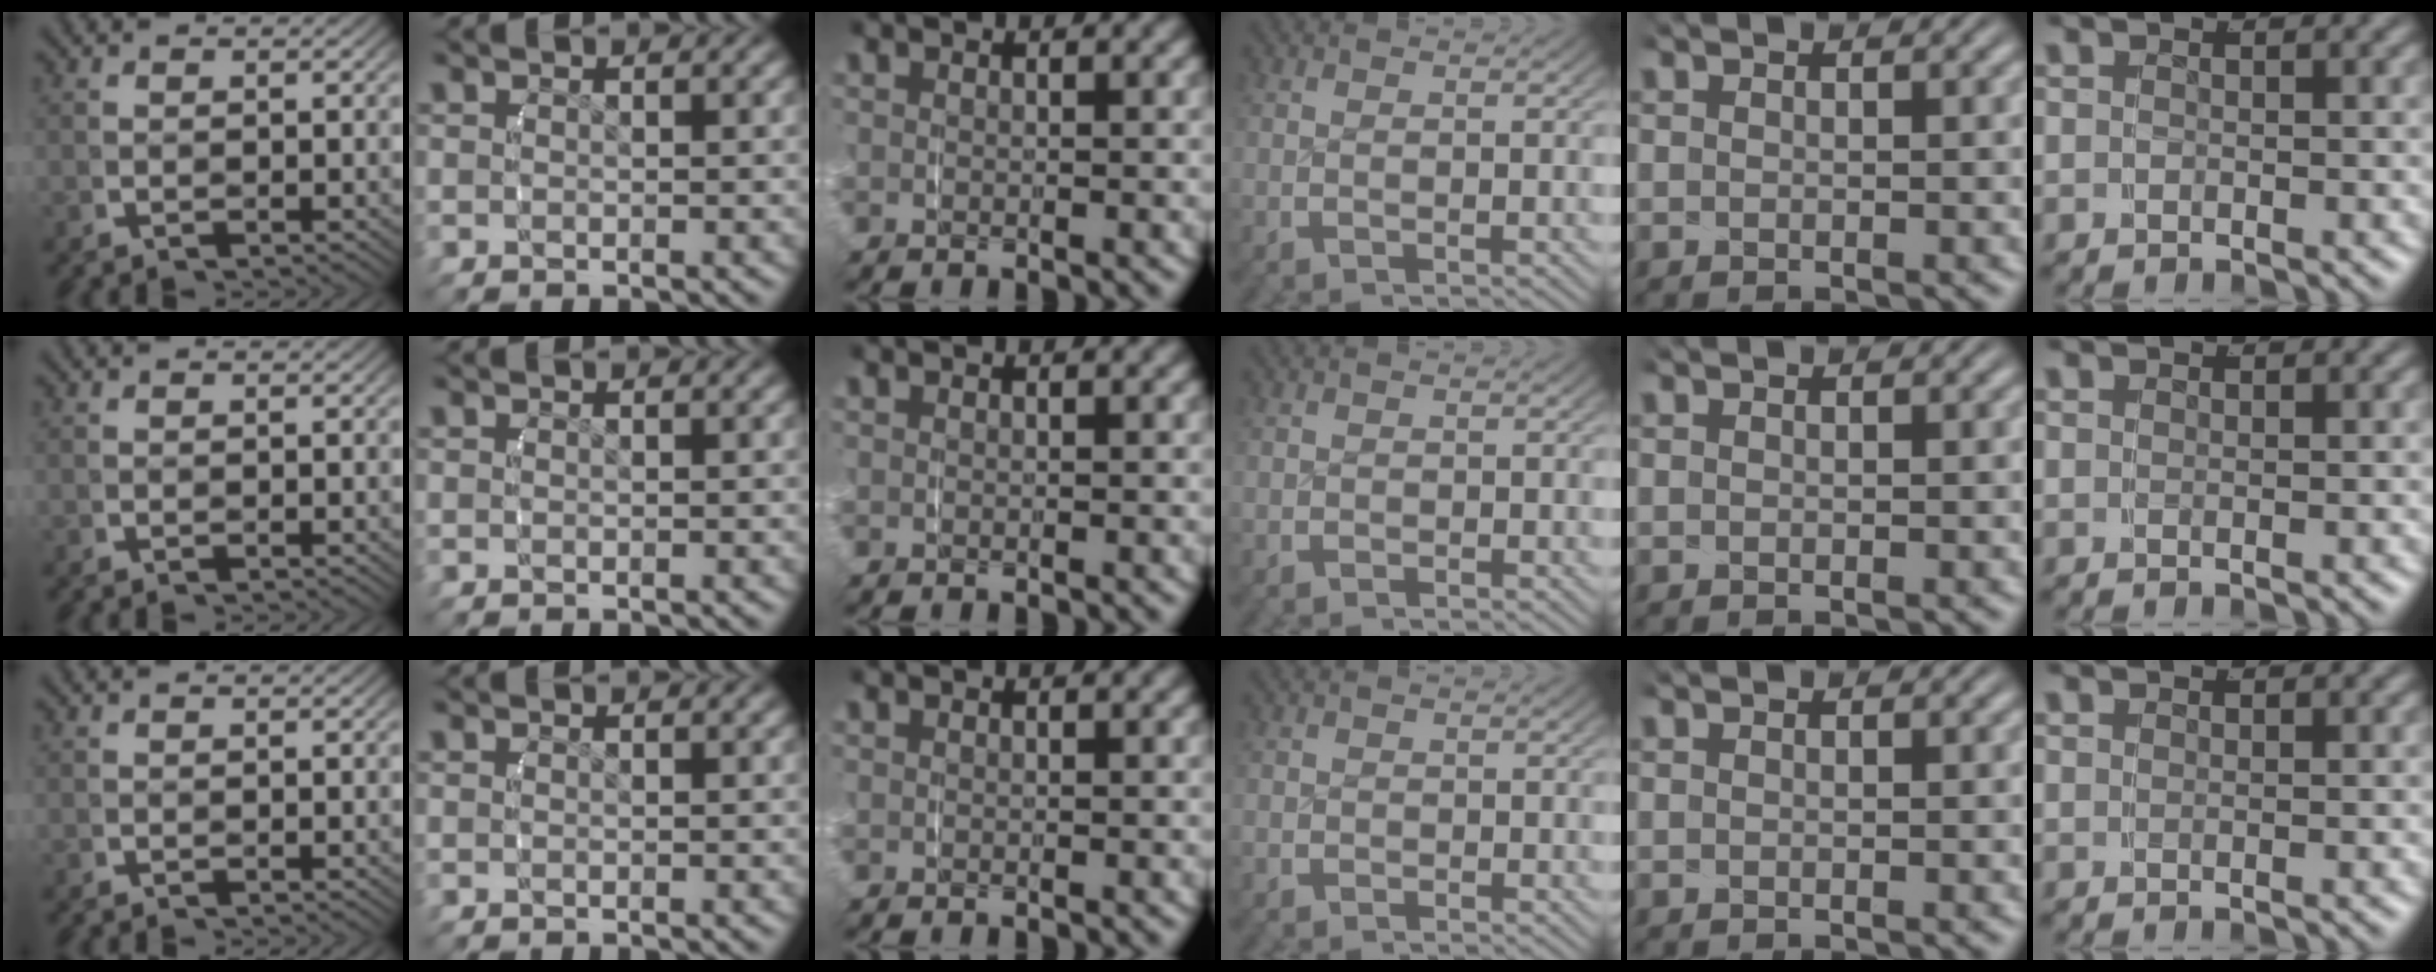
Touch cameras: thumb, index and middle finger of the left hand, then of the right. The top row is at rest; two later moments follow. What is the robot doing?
{"motion": "grasp_and_lifting", "object": "towel"}